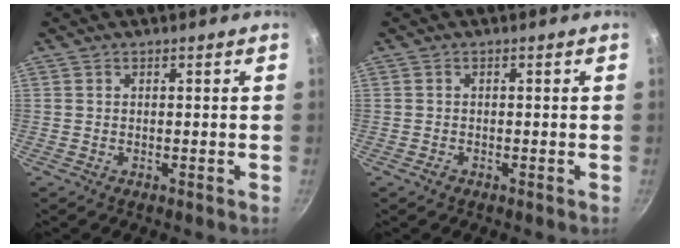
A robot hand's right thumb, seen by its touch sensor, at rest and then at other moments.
{"total": 1.0, "force": [-0.6, 0.6, 0.3], "torque": [-0.007, 0.003, -0.012]}